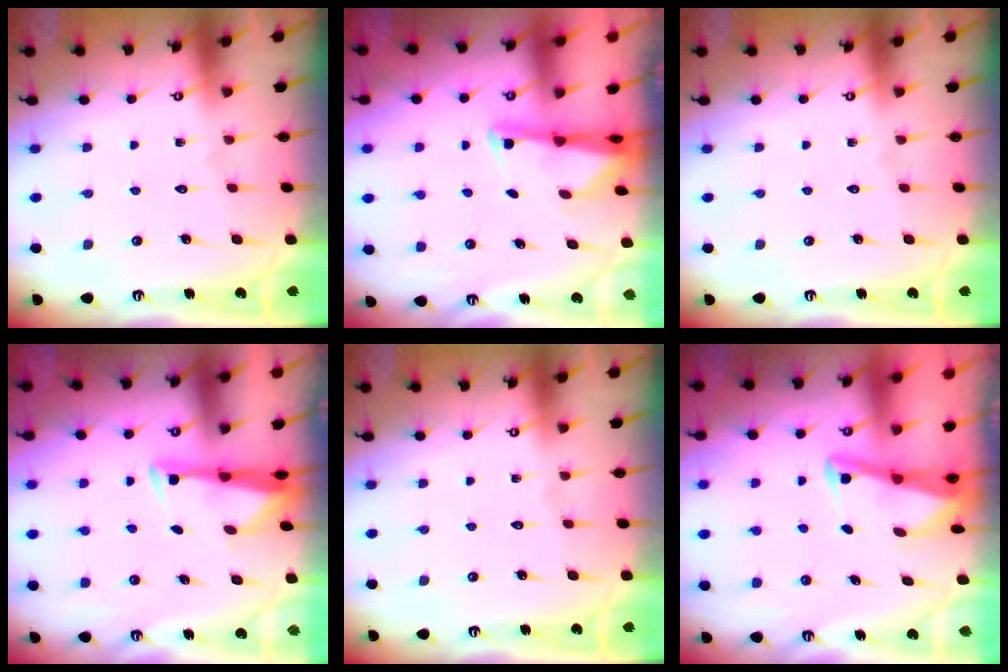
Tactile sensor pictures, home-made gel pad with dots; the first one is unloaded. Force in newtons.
{"total": 1.9, "press": 1.9, "slide": 0.3}
{"total": 0.0}
{"total": 3.2, "press": 3.1, "slide": 0.9}
{"total": 0.0}
{"total": 3.0, "press": 3.0, "slide": 0.4}